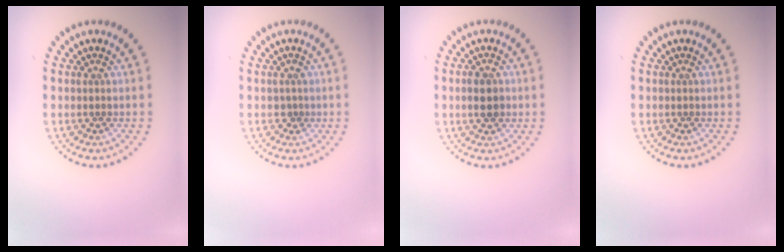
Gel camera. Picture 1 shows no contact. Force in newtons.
{"total": 0.9, "press": 0.8, "slide": 0.4}
{"total": 2.1, "press": 2.1, "slide": 0.1}
{"total": 0.0}